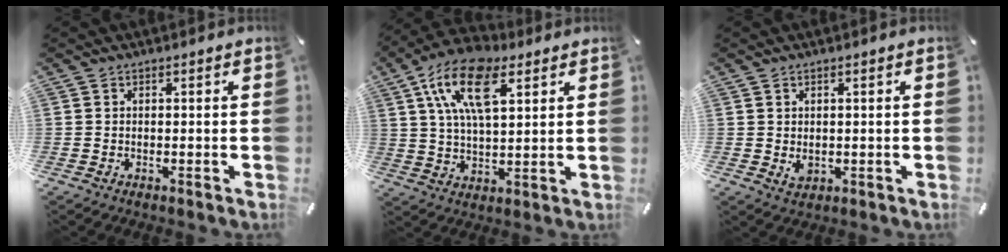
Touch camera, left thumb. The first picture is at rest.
{"total": 15.8, "force": [7.3, 7.7, 11.7], "torque": [-0.236, -0.004, 0.128]}
{"total": 2.0, "force": [0.2, 1.6, 1.1], "torque": [-0.011, 0.000, 0.002]}